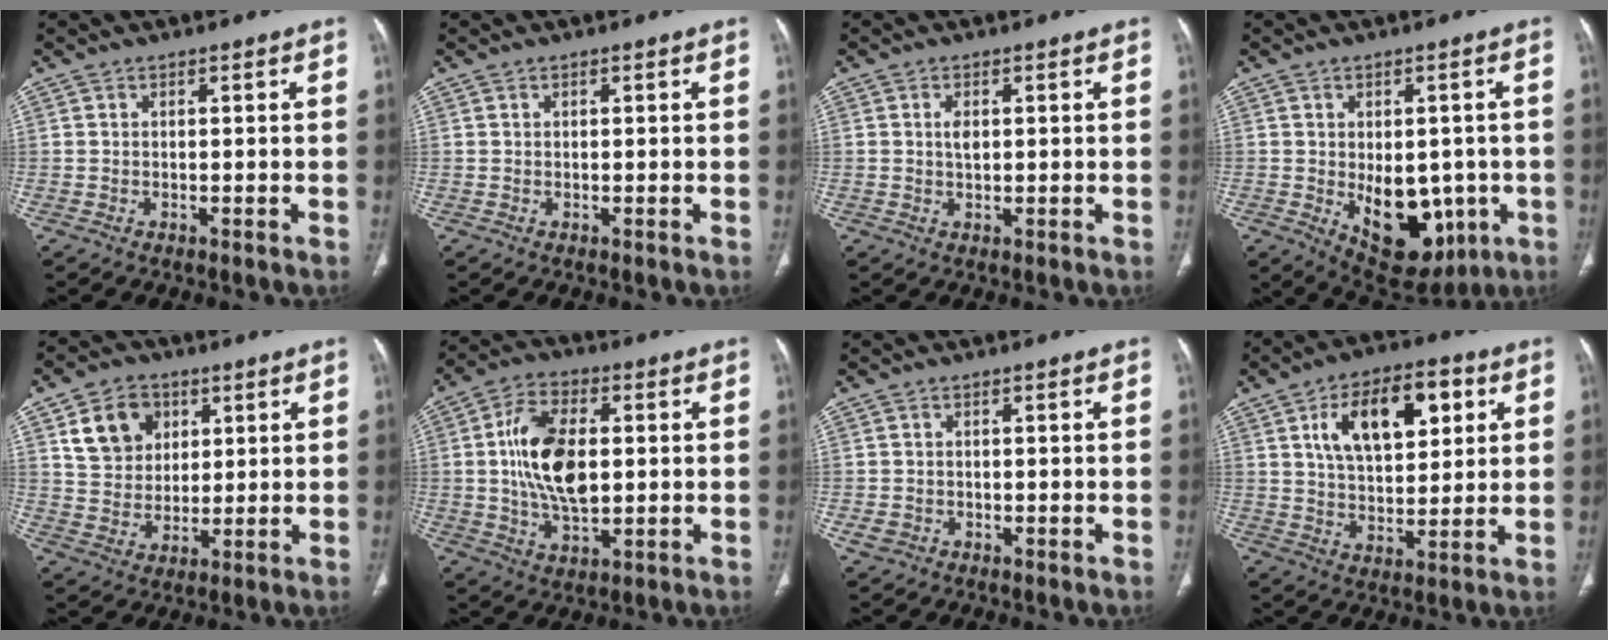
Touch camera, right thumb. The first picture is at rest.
{"total": 0.0}
{"total": 2.1, "force": [0.4, 1.3, 1.6], "torque": [-0.029, 0.000, 0.009]}
{"total": 14.2, "force": [-3.1, 9.0, 10.6], "torque": [-0.110, -0.003, -0.018]}
{"total": 10.6, "force": [4.3, 8.5, 4.7], "torque": [-0.051, -0.010, 0.084]}
{"total": 14.3, "force": [1.0, 7.9, 11.9], "torque": [-0.215, 0.005, 0.019]}
{"total": 2.0, "force": [-0.6, 1.7, 0.7], "torque": [-0.011, 0.005, -0.007]}
{"total": 16.0, "force": [5.6, 8.5, 12.3], "torque": [-0.166, -0.003, 0.094]}